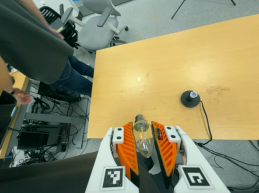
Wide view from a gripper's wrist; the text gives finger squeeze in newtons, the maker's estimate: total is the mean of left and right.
{"total": 17.2, "left": 18.9, "right": 15.4}